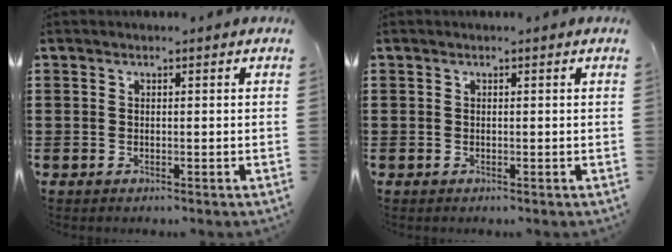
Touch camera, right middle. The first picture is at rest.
{"total": 0.0}